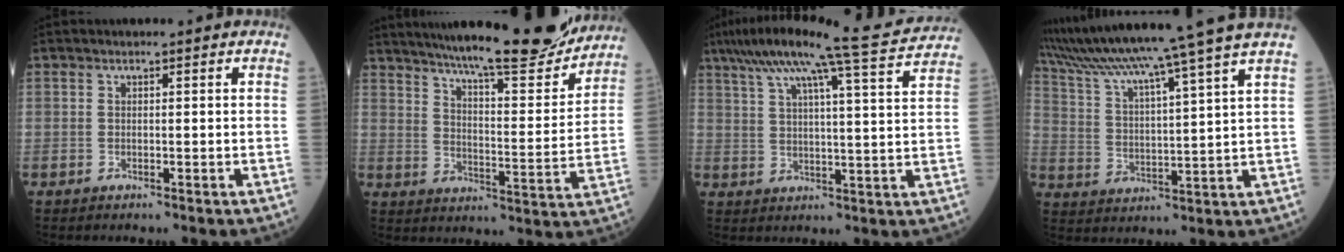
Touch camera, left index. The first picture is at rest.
{"total": 20.8, "force": [18.6, 1.7, 9.2], "torque": [-0.143, -0.030, 0.256]}
{"total": 16.7, "force": [14.2, -1.2, 8.6], "torque": [-0.153, -0.004, 0.192]}
{"total": 18.5, "force": [15.6, -3.1, 9.3], "torque": [-0.168, -0.026, 0.242]}